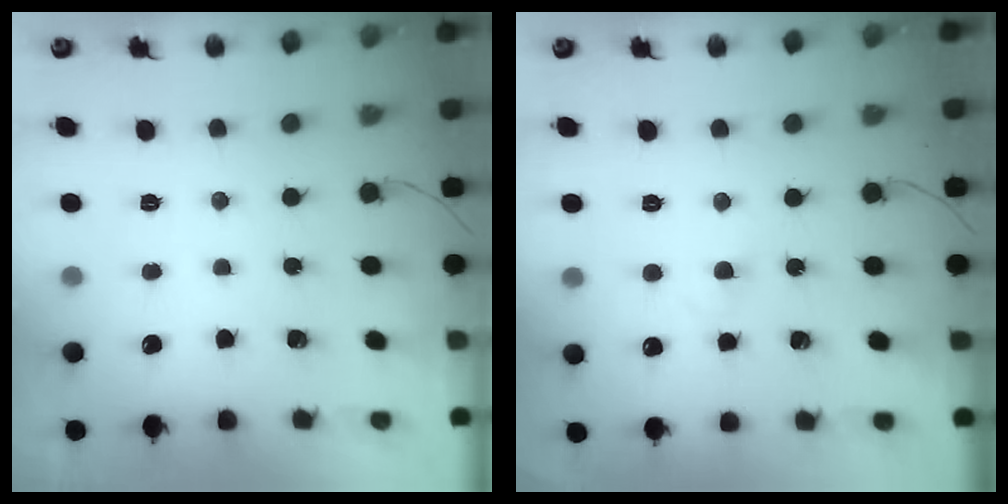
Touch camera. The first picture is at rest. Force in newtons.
{"total": 2.3, "press": 2.1, "slide": 1.0}